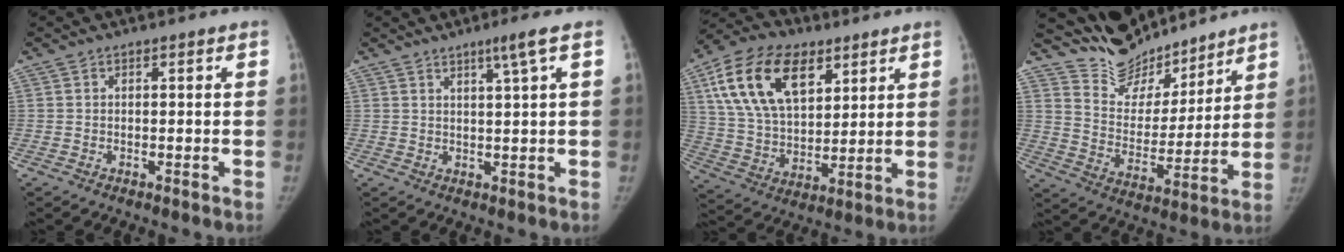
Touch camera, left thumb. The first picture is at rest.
{"total": 3.6, "force": [2.0, -0.8, 2.9], "torque": [-0.054, -0.014, 0.039]}
{"total": 20.2, "force": [9.1, 11.7, 13.8], "torque": [-0.235, -0.020, 0.167]}
{"total": 14.1, "force": [13.1, 5.1, 1.9], "torque": [0.005, -0.096, 0.235]}